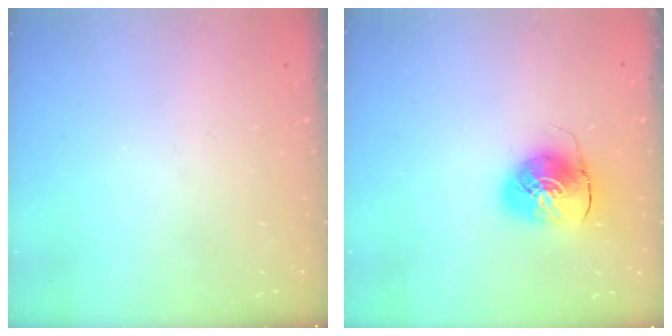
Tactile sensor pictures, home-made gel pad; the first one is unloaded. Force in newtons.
{"total": 9.2, "press": 9.1, "slide": 1.4}